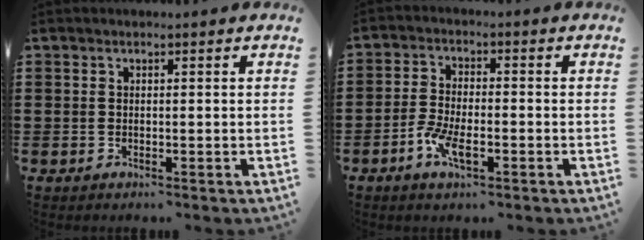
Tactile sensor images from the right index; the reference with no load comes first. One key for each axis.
{"total": 4.8, "fx": -2.4, "fy": 1.8, "fz": 3.7, "tx": -0.089, "ty": 0.000, "tz": -0.050}